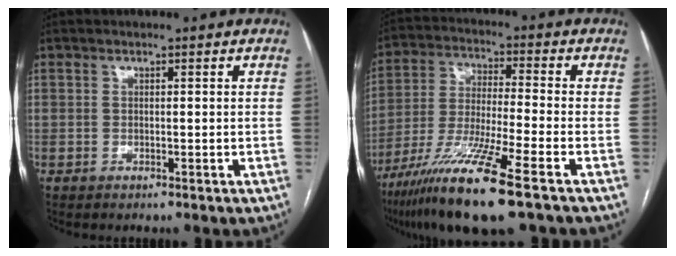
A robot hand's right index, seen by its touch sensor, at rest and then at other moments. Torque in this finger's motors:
{"motor_torque": [1.66, -0.48, 0.77, 0.21]}